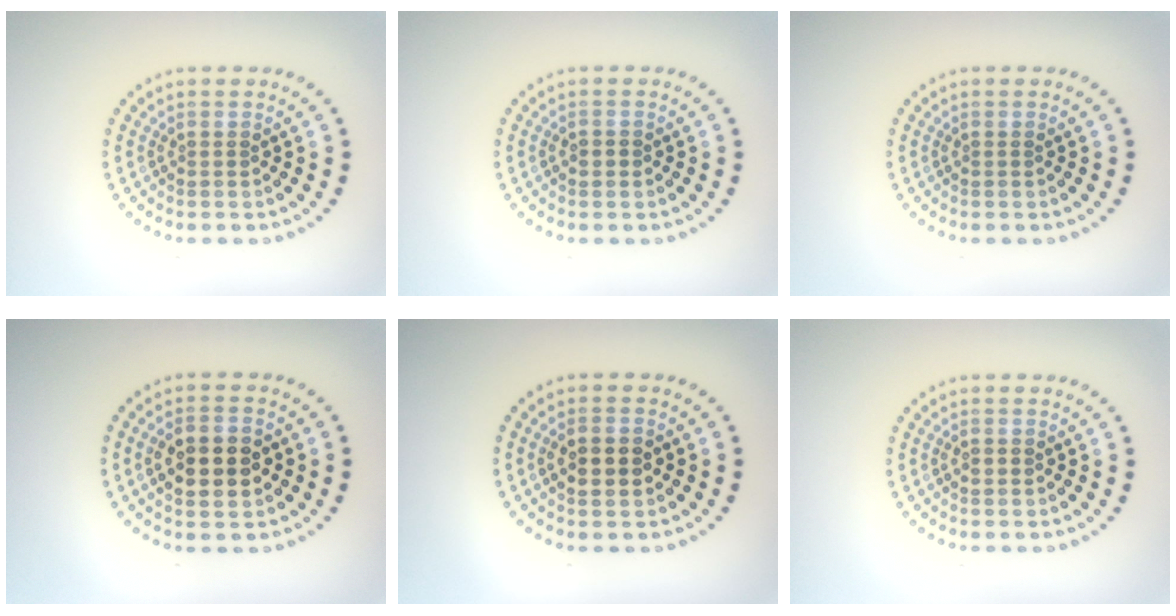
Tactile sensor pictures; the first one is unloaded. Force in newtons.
{"total": 1.2, "press": 1.2, "slide": 0.1}
{"total": 0.0}
{"total": 5.0, "press": 5.0, "slide": 0.2}
{"total": 2.8, "press": 2.8, "slide": 0.2}
{"total": 1.1, "press": 1.1, "slide": 0.1}